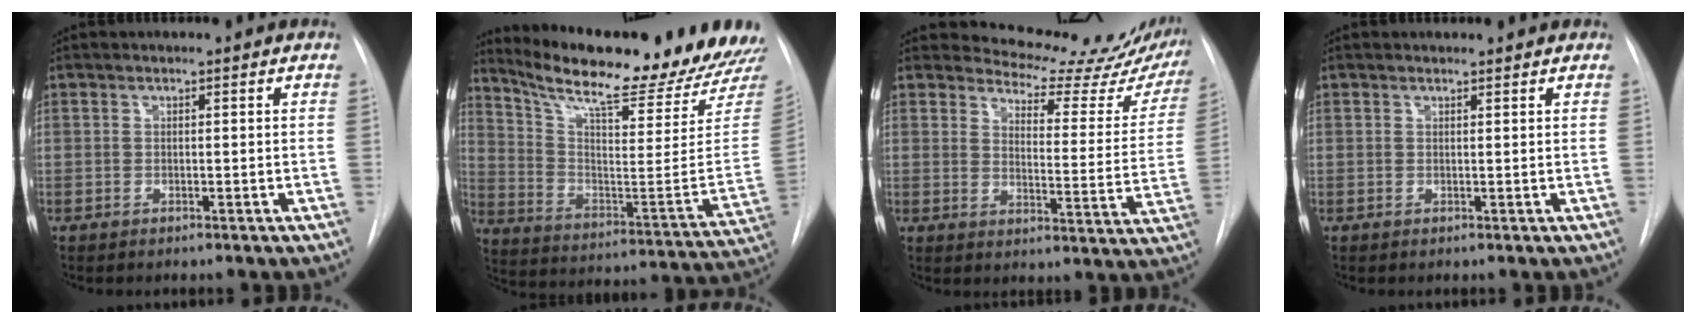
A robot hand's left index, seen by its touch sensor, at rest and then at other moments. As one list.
[{"total": 26.1, "force": [22.9, 2.6, 12.2], "torque": [-0.201, -0.084, 0.317]}, {"total": 17.8, "force": [17.0, 4.2, 3.6], "torque": [-0.025, -0.087, 0.178]}, {"total": 1.4, "force": [1.3, 0.3, 0.2], "torque": [-0.009, 0.008, 0.016]}]